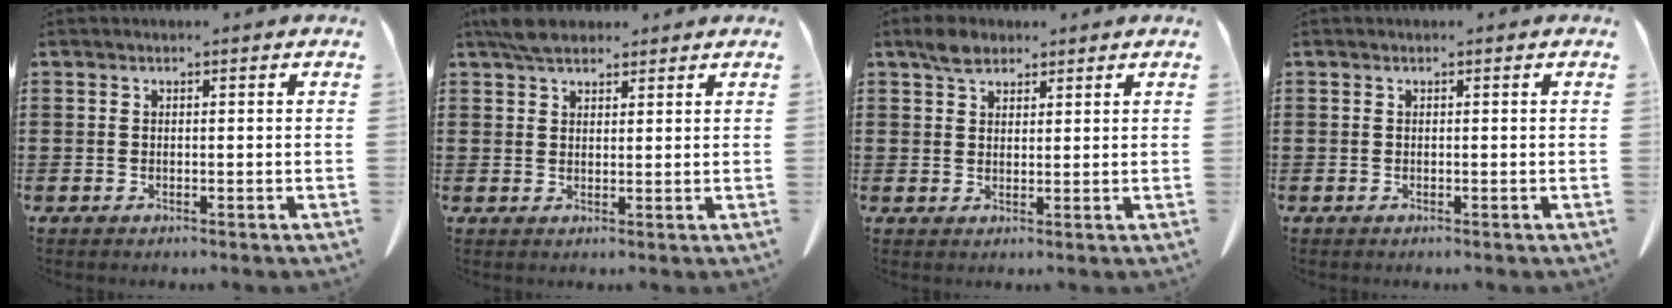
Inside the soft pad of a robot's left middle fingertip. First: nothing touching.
{"total": 4.2, "force": [3.6, 1.5, 1.5], "torque": [-0.031, -0.004, 0.068]}
{"total": 3.5, "force": [2.6, 2.0, 1.2], "torque": [-0.023, 0.004, 0.048]}
{"total": 0.0}